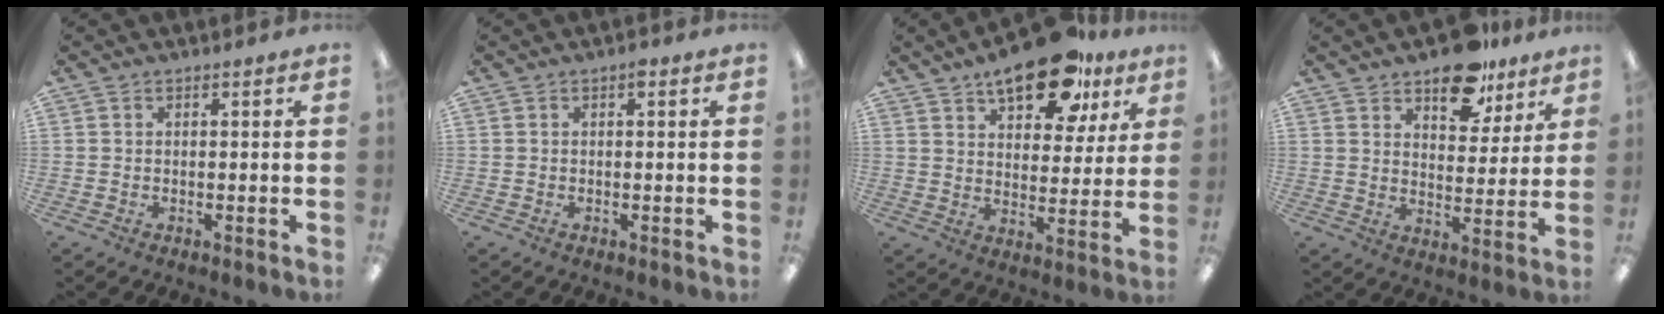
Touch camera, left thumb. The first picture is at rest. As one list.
[{"total": 1.6, "force": [0.6, 0.5, 1.3], "torque": [-0.021, 0.002, 0.007]}, {"total": 17.1, "force": [11.5, 7.3, 10.4], "torque": [-0.151, -0.050, 0.191]}, {"total": 12.2, "force": [9.1, 6.1, 5.4], "torque": [-0.063, -0.051, 0.159]}]